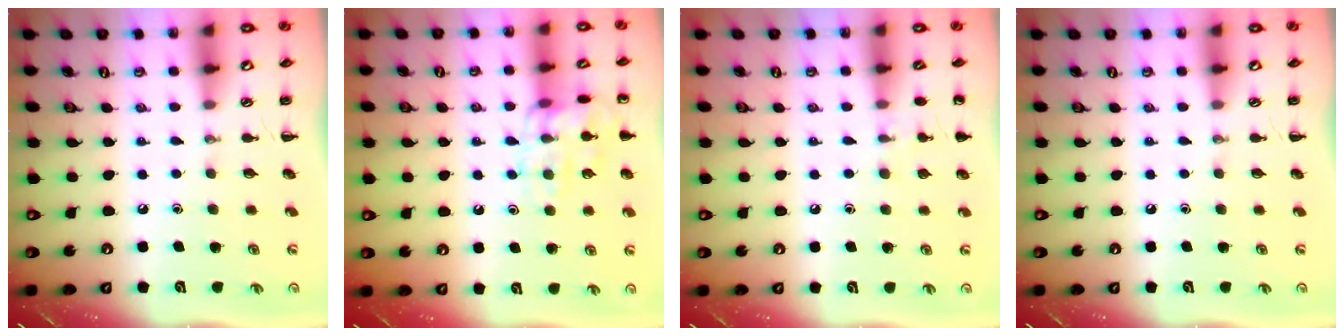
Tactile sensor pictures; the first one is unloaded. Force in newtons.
{"total": 12.2, "press": 12.2, "slide": 0.5}
{"total": 5.6, "press": 5.3, "slide": 1.6}
{"total": 0.0}